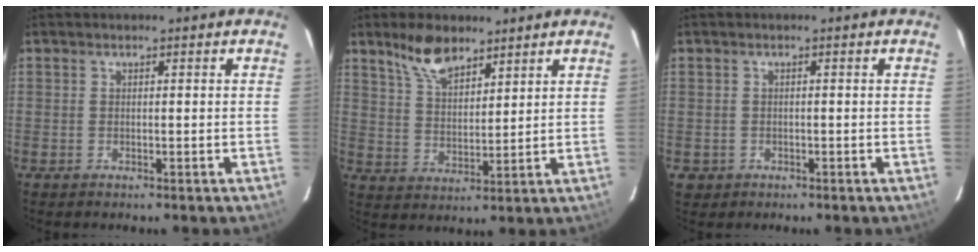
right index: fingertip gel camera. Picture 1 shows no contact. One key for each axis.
{"total": 8.3, "fx": 6.2, "fy": 3.5, "fz": 4.4, "tx": -0.079, "ty": 0.010, "tz": 0.120}
{"total": 2.3, "fx": -0.5, "fy": 2.2, "fz": 0.4, "tx": -0.011, "ty": 0.001, "tz": -0.003}